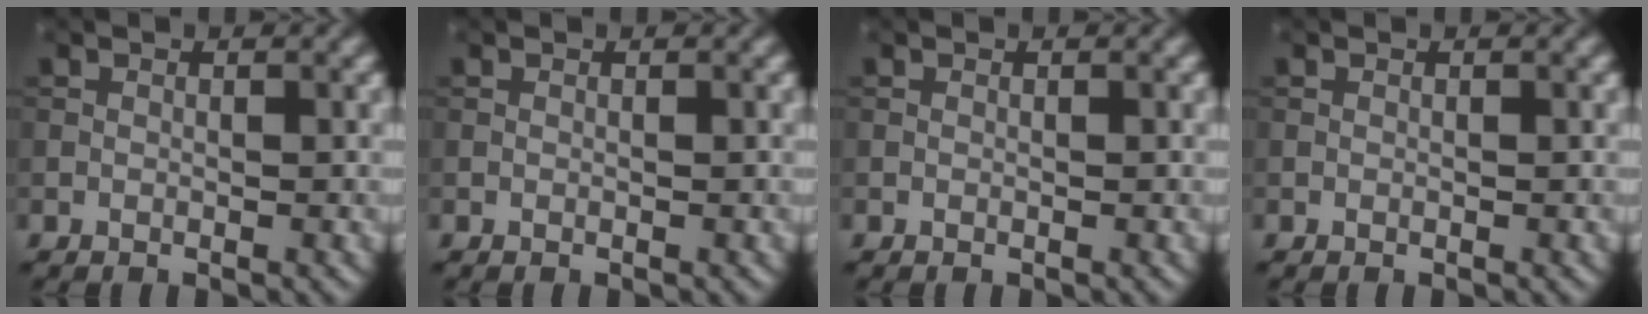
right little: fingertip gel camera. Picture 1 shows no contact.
{"total": 0.0}
{"total": 0.0}
{"total": 0.0}